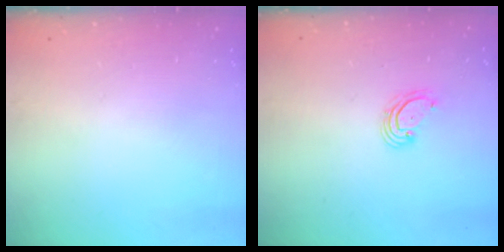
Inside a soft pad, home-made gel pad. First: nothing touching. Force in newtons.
{"total": 2.8, "press": 2.8, "slide": 0.2}